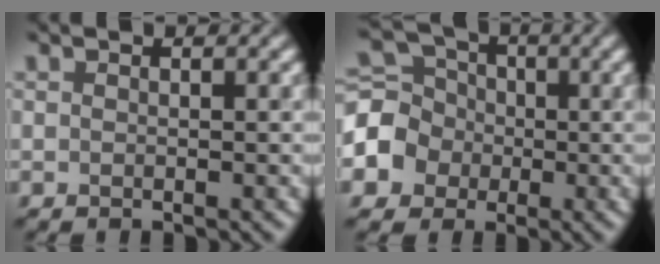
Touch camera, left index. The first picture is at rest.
{"total": 4.8, "force": [-1.5, 4.4, 1.0], "torque": [-0.015, 0.005, -0.043]}